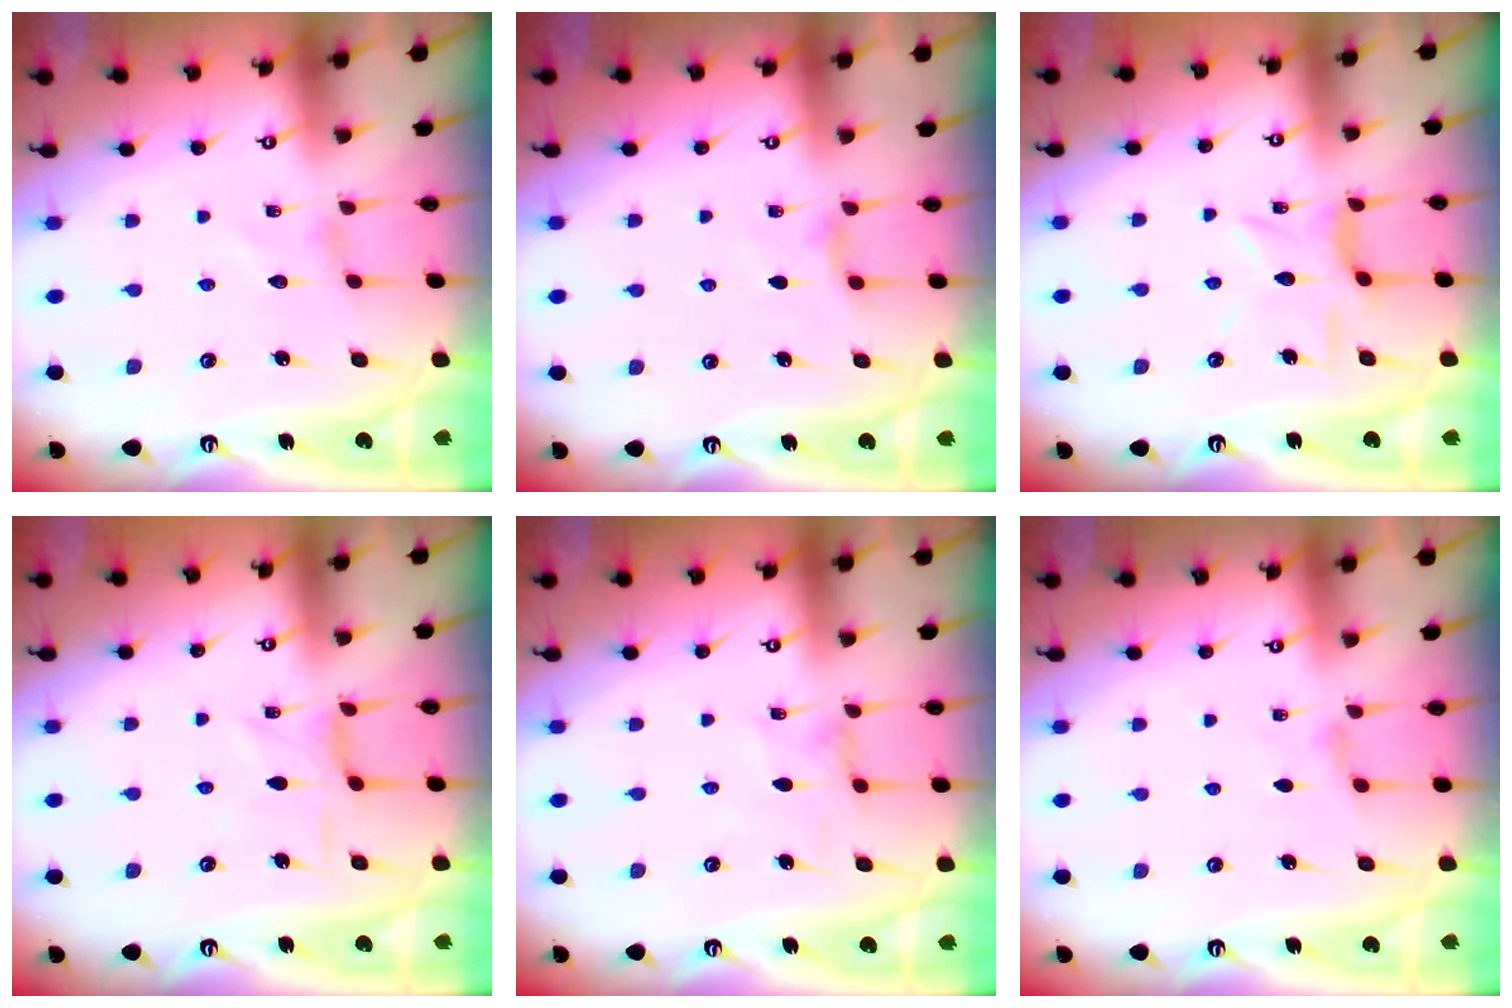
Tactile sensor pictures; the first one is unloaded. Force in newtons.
{"total": 2.7, "press": 2.7, "slide": 0.5}
{"total": 5.6, "press": 5.6, "slide": 0.5}
{"total": 3.3, "press": 3.3, "slide": 0.4}
{"total": 1.6, "press": 1.5, "slide": 0.4}
{"total": 3.7, "press": 3.6, "slide": 0.5}